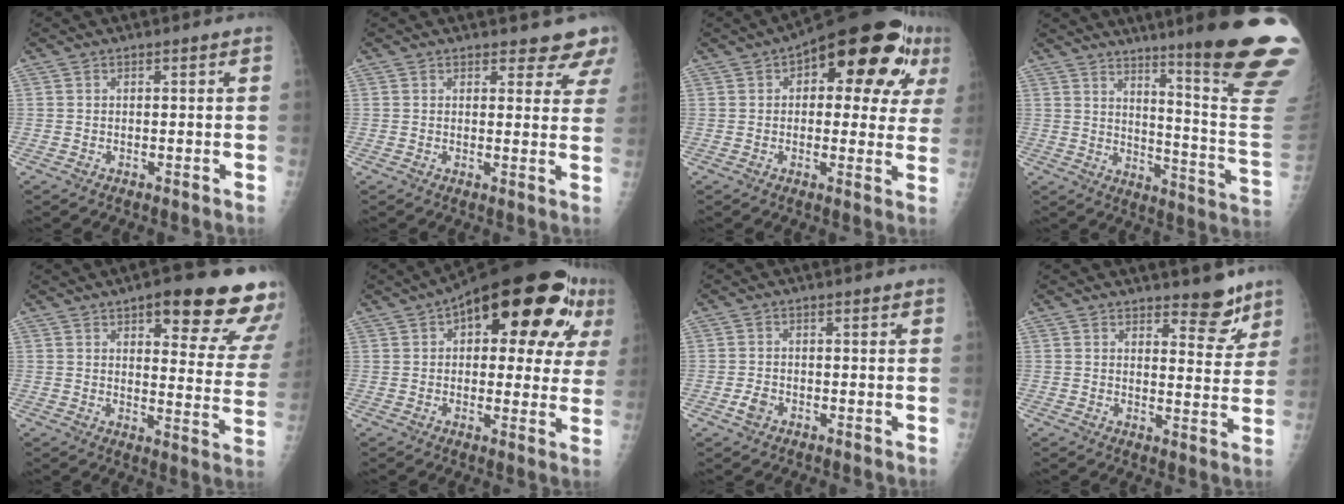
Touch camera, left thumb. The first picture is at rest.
{"total": 5.8, "force": [5.3, 2.1, 1.1], "torque": [0.025, -0.028, 0.041]}
{"total": 20.4, "force": [7.8, 9.4, 16.3], "torque": [-0.180, 0.014, 0.098]}
{"total": 23.4, "force": [15.6, 0.3, 17.5], "torque": [-0.201, -0.120, 0.215]}
{"total": 20.4, "force": [13.2, 6.2, 14.3], "torque": [-0.133, -0.056, 0.156]}
{"total": 23.3, "force": [9.3, 10.5, 18.6], "torque": [-0.227, 0.017, 0.123]}
{"total": 2.2, "force": [-1.1, 1.5, 1.2], "torque": [-0.024, 0.004, -0.020]}
{"total": 6.6, "force": [5.1, 2.6, 3.4], "torque": [-0.014, -0.036, 0.068]}